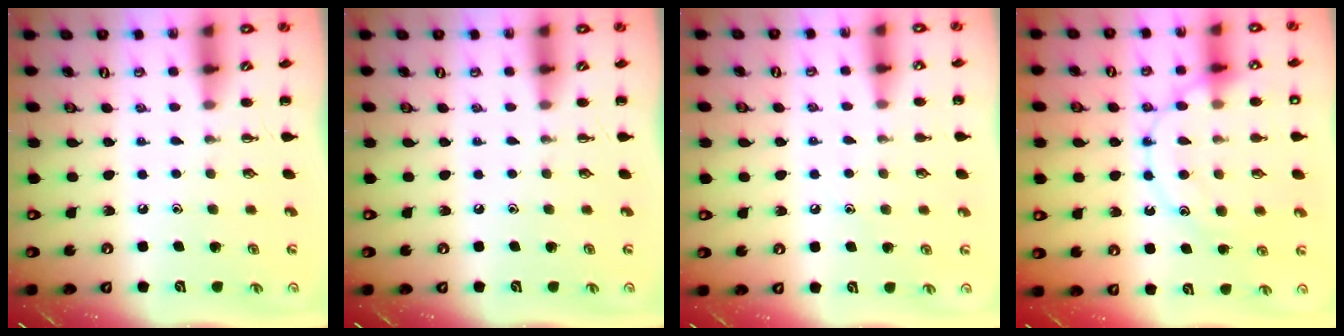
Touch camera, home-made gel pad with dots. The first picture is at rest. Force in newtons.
{"total": 0.0}
{"total": 4.9, "press": 4.7, "slide": 1.4}
{"total": 17.1, "press": 17.1, "slide": 1.1}